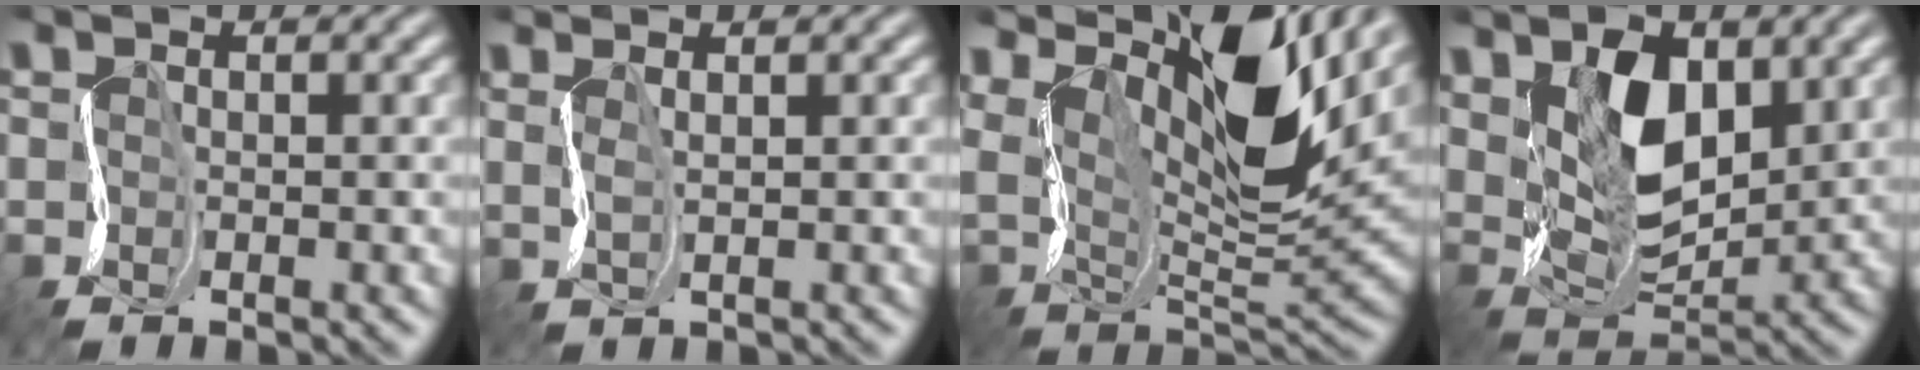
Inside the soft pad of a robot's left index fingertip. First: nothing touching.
{"total": 1.4, "force": [1.3, 0.2, 0.4], "torque": [-0.007, 0.007, 0.028]}
{"total": 12.8, "force": [7.2, 4.8, 9.5], "torque": [-0.163, 0.010, 0.125]}
{"total": 7.7, "force": [3.4, 4.2, 5.5], "torque": [-0.112, -0.002, 0.065]}